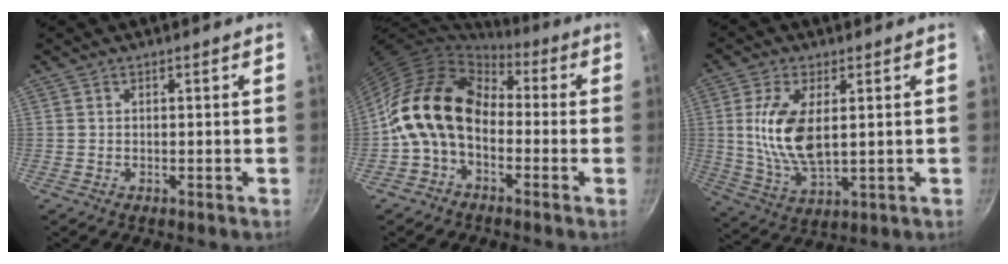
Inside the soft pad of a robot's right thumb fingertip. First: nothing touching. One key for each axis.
{"total": 14.3, "fx": -0.7, "fy": 10.2, "fz": 10.0, "tx": -0.155, "ty": 0.034, "tz": -0.033}
{"total": 11.9, "fx": 1.7, "fy": 5.7, "fz": 10.2, "tx": -0.198, "ty": -0.010, "tz": 0.039}